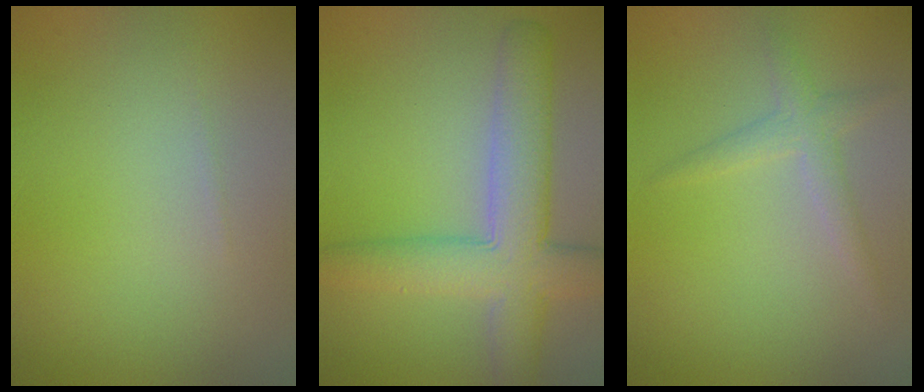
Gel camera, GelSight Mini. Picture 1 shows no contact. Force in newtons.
{"total": 7.1, "press": 7.1, "slide": 0.3}
{"total": 1.9, "press": 1.9, "slide": 0.1}